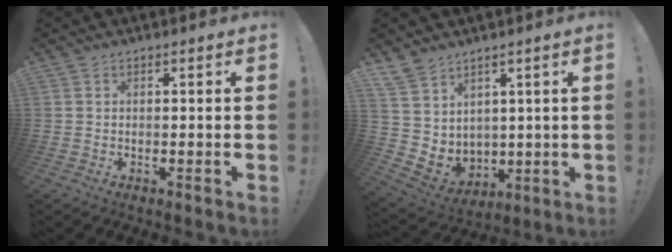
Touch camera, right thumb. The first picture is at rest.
{"total": 8.1, "force": [5.8, 5.4, 1.4], "torque": [-0.044, -0.041, 0.124]}